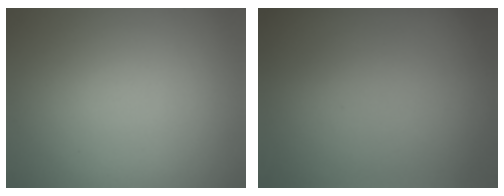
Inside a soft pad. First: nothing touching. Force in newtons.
{"total": 0.0}